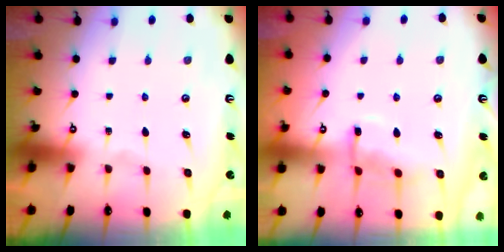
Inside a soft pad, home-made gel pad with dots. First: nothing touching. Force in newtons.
{"total": 8.2, "press": 8.1, "slide": 0.6}